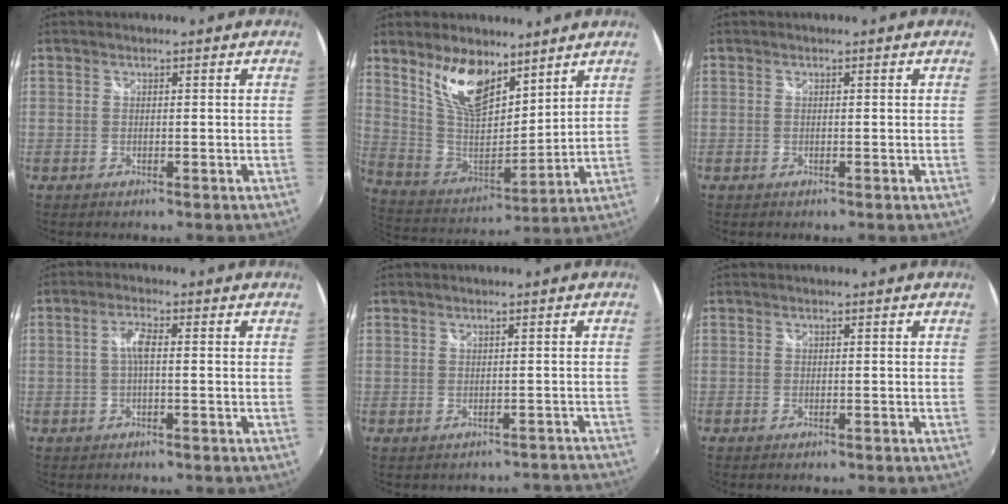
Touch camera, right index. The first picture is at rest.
{"total": 14.6, "force": [9.5, 6.7, 8.9], "torque": [-0.169, -0.004, 0.189]}
{"total": 0.0}
{"total": 2.9, "force": [-0.1, 0.6, 2.8], "torque": [-0.056, 0.007, -0.002]}
{"total": 5.0, "force": [-4.2, 2.9, -0.2], "torque": [0.027, 0.034, -0.038]}
{"total": 0.6, "force": [-0.4, 0.3, 0.2], "torque": [-0.004, -0.004, -0.009]}